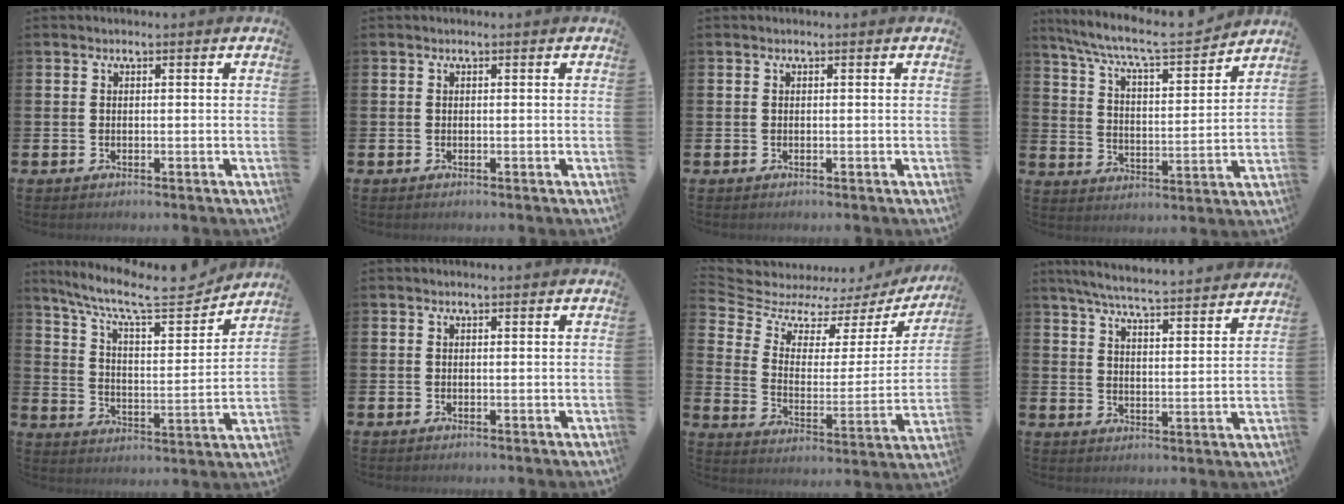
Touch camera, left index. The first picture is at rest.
{"total": 0.0}
{"total": 0.0}
{"total": 8.2, "force": [7.6, 0.9, 3.0], "torque": [-0.088, -0.055, 0.126]}
{"total": 10.2, "force": [8.9, 2.3, 4.6], "torque": [-0.115, -0.057, 0.147]}
{"total": 0.0}
{"total": 5.8, "force": [4.8, 3.0, 1.4], "torque": [-0.063, -0.039, 0.079]}
{"total": 6.2, "force": [5.9, 0.0, 1.9], "torque": [-0.051, -0.048, 0.099]}